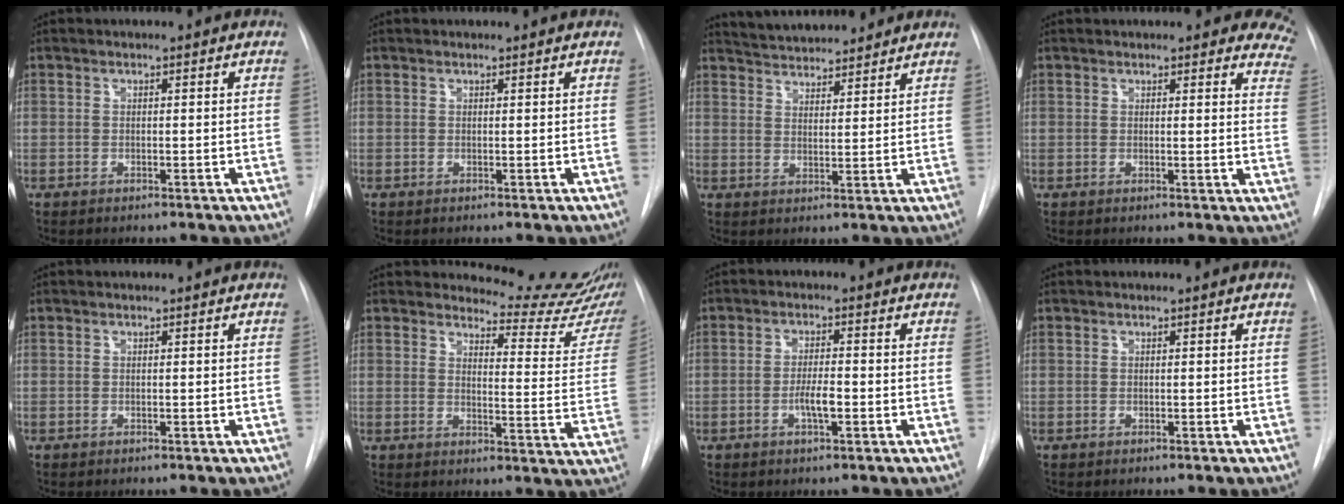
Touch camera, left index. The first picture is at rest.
{"total": 0.6, "force": [0.6, 0.1, 0.0], "torque": [-0.007, 0.005, 0.007]}
{"total": 10.4, "force": [9.7, 2.2, 3.1], "torque": [-0.046, 0.013, 0.144]}
{"total": 12.0, "force": [10.7, 3.7, 4.1], "torque": [-0.009, -0.028, 0.085]}
{"total": 0.0}
{"total": 12.9, "force": [12.8, 0.3, 1.6], "torque": [-0.009, -0.115, 0.133]}
{"total": 3.4, "force": [-1.7, 0.6, 2.9], "torque": [-0.055, -0.004, -0.027]}
{"total": 0.0}